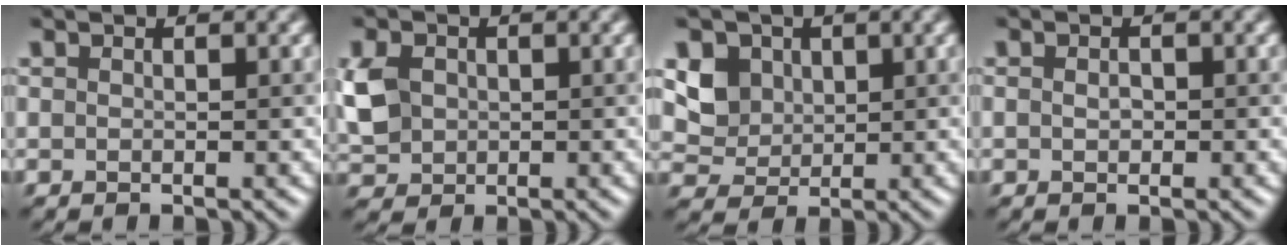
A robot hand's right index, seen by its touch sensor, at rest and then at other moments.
{"total": 4.5, "force": [0.2, 3.6, 2.6], "torque": [-0.077, 0.004, 0.004]}
{"total": 3.6, "force": [1.2, 3.2, 1.3], "torque": [-0.034, -0.010, 0.032]}
{"total": 0.7, "force": [-0.1, 0.5, 0.5], "torque": [-0.009, 0.000, -0.002]}